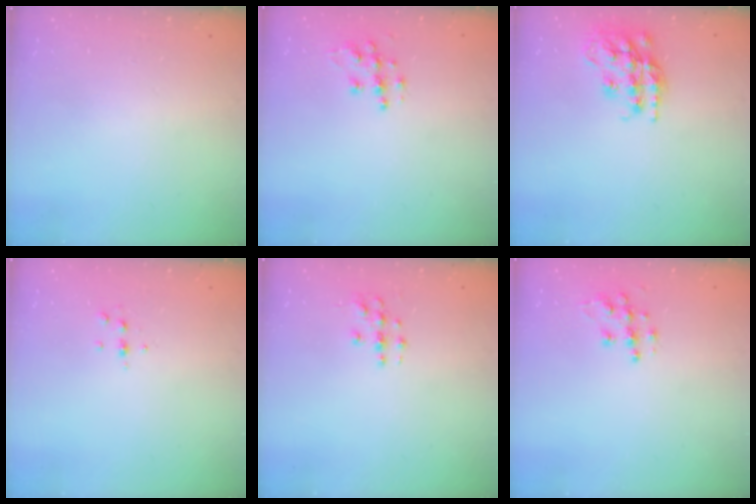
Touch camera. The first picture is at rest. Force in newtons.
{"total": 9.9, "press": 9.9, "slide": 0.7}
{"total": 17.3, "press": 17.3, "slide": 1.0}
{"total": 4.7, "press": 4.6, "slide": 1.0}
{"total": 3.3, "press": 3.3, "slide": 0.2}
{"total": 9.9, "press": 9.9, "slide": 0.7}